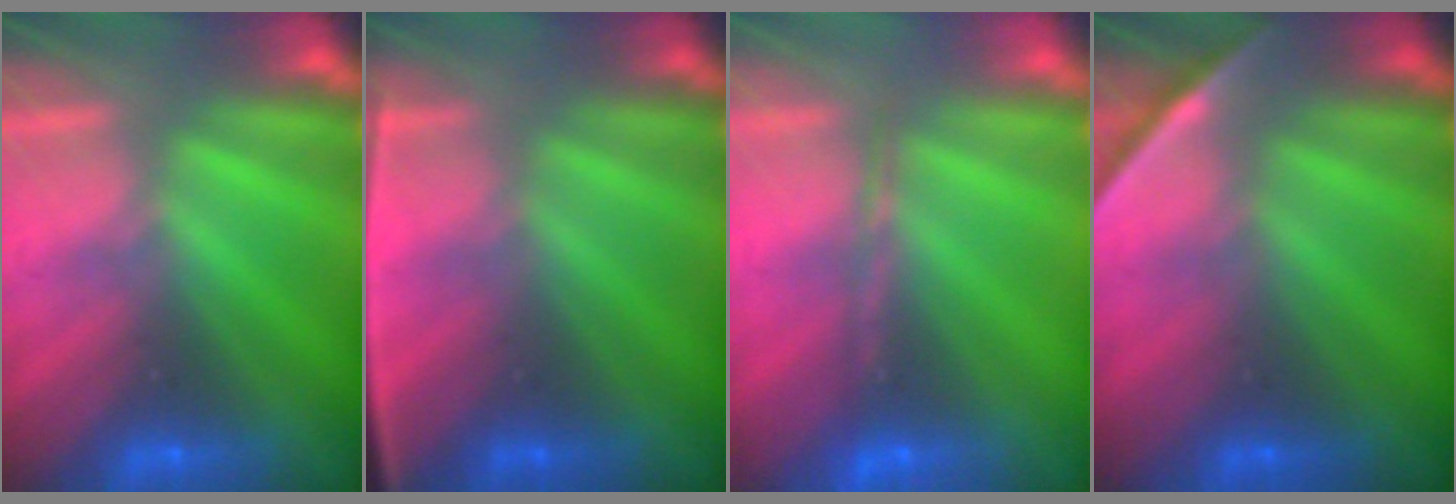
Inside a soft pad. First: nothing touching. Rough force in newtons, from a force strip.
{"total": 2.5}
{"total": 1.7}
{"total": 1.9}